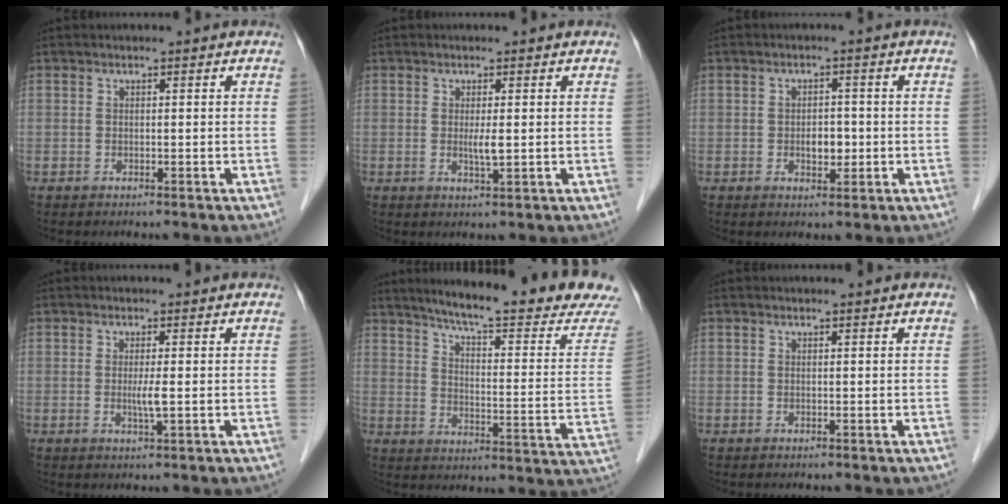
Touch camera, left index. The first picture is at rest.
{"total": 2.0, "force": [0.1, 0.2, 2.0], "torque": [-0.040, -0.004, 0.003]}
{"total": 2.9, "force": [-0.5, 1.8, 2.3], "torque": [-0.034, 0.002, -0.004]}
{"total": 2.1, "force": [-0.1, -0.2, 2.1], "torque": [-0.043, -0.005, -0.002]}
{"total": 22.2, "force": [19.7, 0.0, 10.2], "torque": [-0.147, -0.079, 0.248]}
{"total": 0.5, "force": [0.5, 0.0, 0.2], "torque": [-0.005, 0.004, 0.007]}